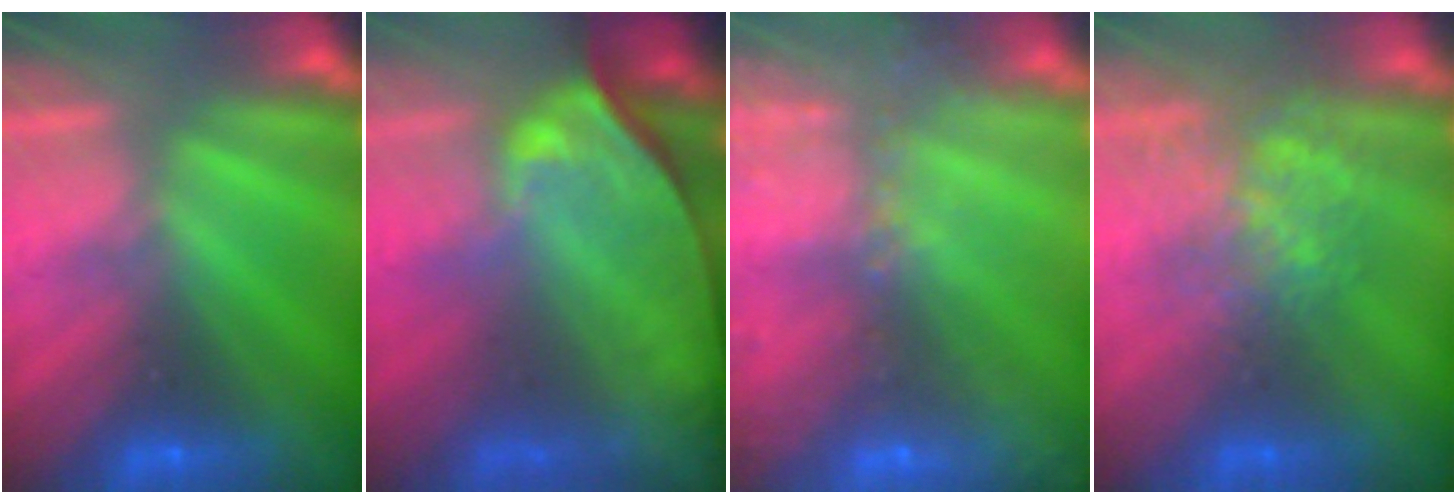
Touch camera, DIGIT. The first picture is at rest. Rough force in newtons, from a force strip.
{"total": 10.2}
{"total": 9.1}
{"total": 3.8}